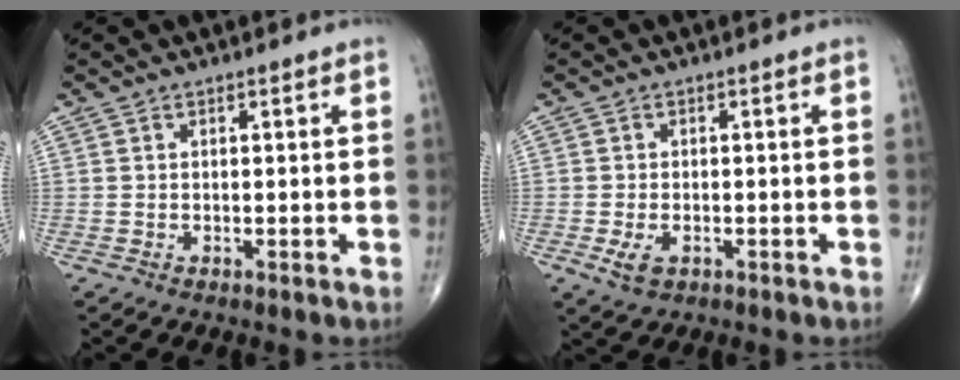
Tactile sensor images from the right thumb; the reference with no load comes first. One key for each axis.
{"total": 3.4, "fx": -1.2, "fy": 2.0, "fz": 2.4, "tx": -0.050, "ty": 0.000, "tz": -0.019}